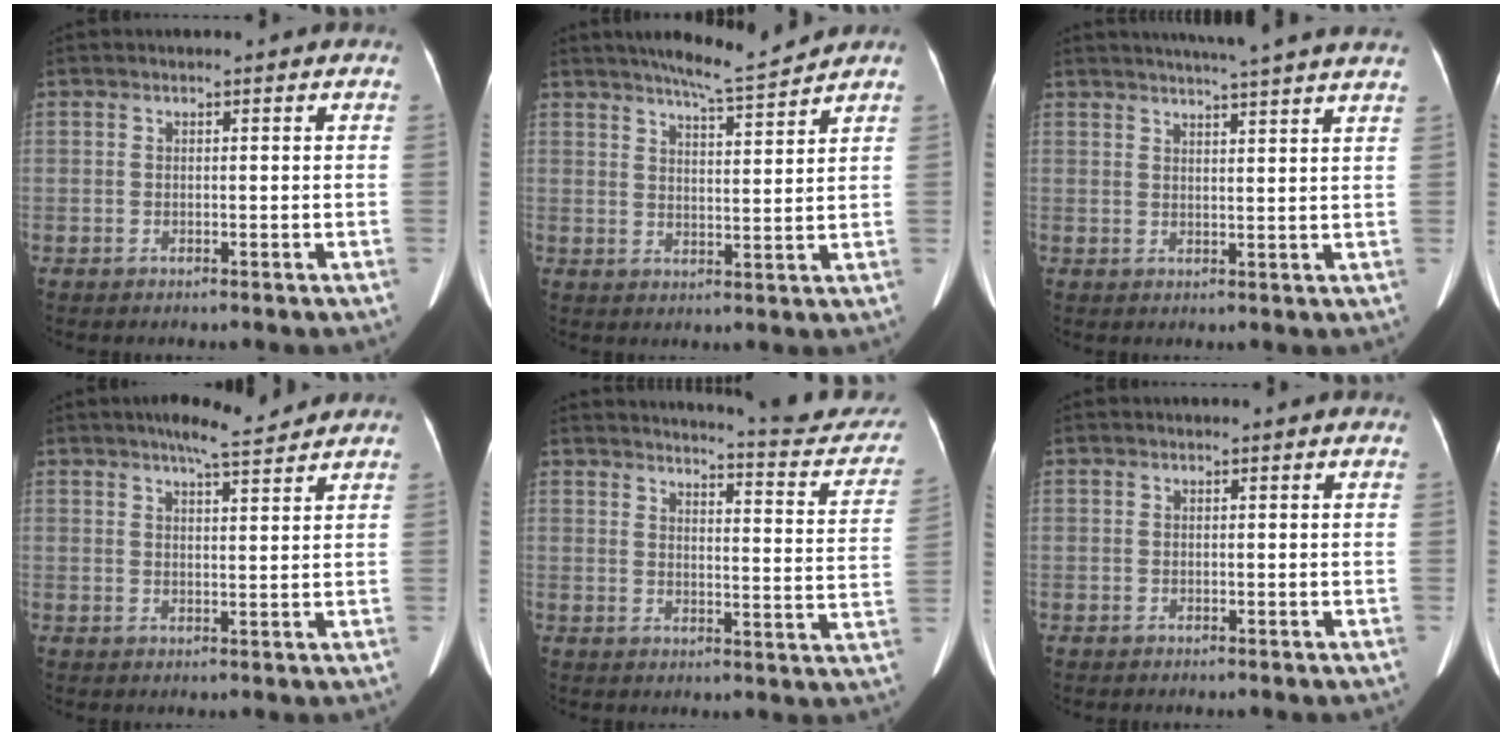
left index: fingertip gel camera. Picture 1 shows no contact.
{"total": 6.8, "force": [6.2, -1.0, 2.5], "torque": [-0.048, -0.009, 0.103]}
{"total": 14.3, "force": [12.7, -0.6, 6.7], "torque": [-0.106, -0.003, 0.149]}
{"total": 5.5, "force": [4.9, 0.3, 2.7], "torque": [-0.048, 0.010, 0.073]}
{"total": 17.2, "force": [16.5, 2.0, 4.6], "torque": [-0.043, -0.071, 0.172]}
{"total": 0.0}